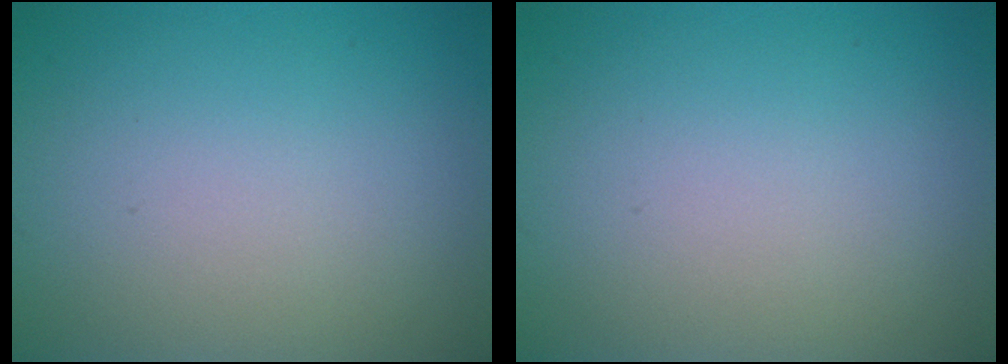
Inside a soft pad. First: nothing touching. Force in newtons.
{"total": 0.0}